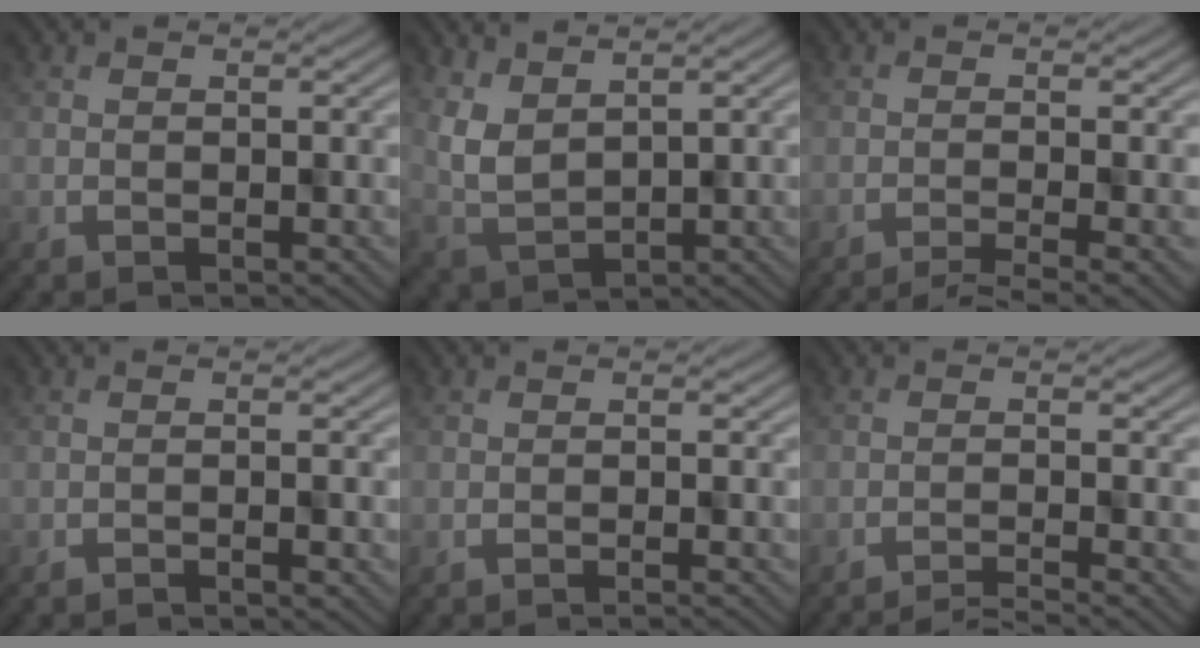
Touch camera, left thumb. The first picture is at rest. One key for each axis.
{"total": 5.2, "fx": 2.8, "fy": 3.2, "fz": 3.0, "tx": -0.076, "ty": -0.017, "tz": 0.063}
{"total": 4.3, "fx": -3.2, "fy": 0.3, "fz": 2.8, "tx": -0.040, "ty": 0.014, "tz": -0.054}
{"total": 1.1, "fx": -1.0, "fy": -0.1, "fz": 0.4, "tx": 0.000, "ty": 0.004, "tz": -0.021}
{"total": 1.3, "fx": -1.1, "fy": -0.1, "fz": 0.7, "tx": -0.005, "ty": 0.007, "tz": -0.022}
{"total": 3.2, "fx": -2.8, "fy": 0.0, "fz": 1.6, "tx": -0.023, "ty": 0.013, "tz": -0.054}